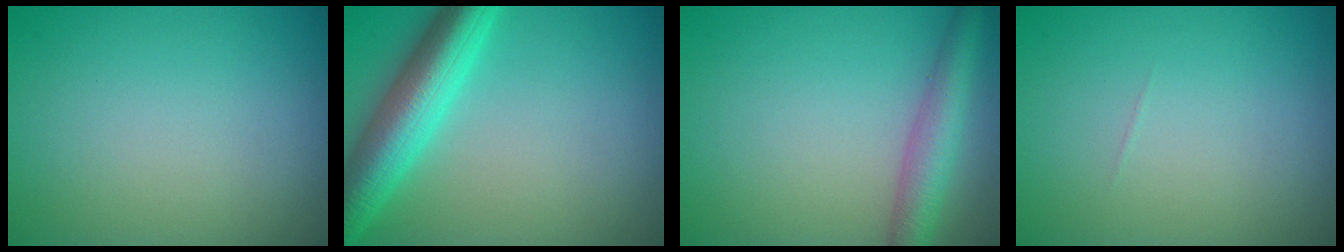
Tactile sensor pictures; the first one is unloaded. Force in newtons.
{"total": 6.8, "press": 6.8, "slide": 0.3}
{"total": 3.5, "press": 3.5, "slide": 0.1}
{"total": 0.0}